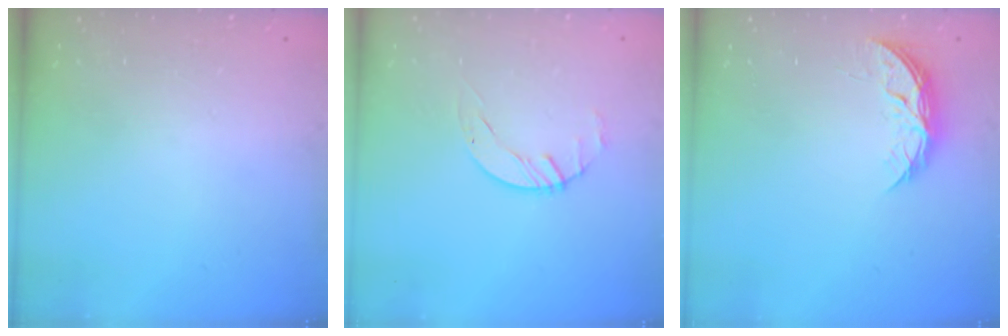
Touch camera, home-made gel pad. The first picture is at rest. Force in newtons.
{"total": 1.4, "press": 1.4, "slide": 0.2}
{"total": 5.4, "press": 5.4, "slide": 0.5}